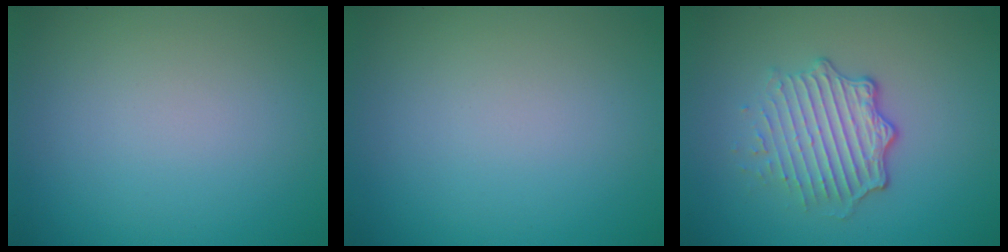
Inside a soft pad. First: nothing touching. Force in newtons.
{"total": 0.0}
{"total": 4.7, "press": 3.4, "slide": 3.2}